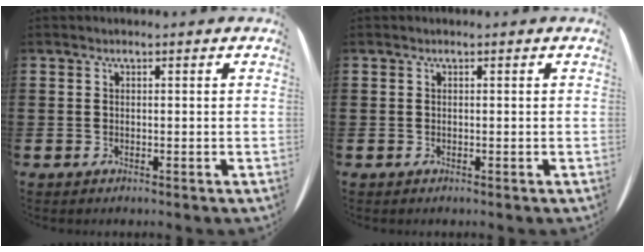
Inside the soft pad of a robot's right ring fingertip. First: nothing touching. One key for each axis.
{"total": 0.0}